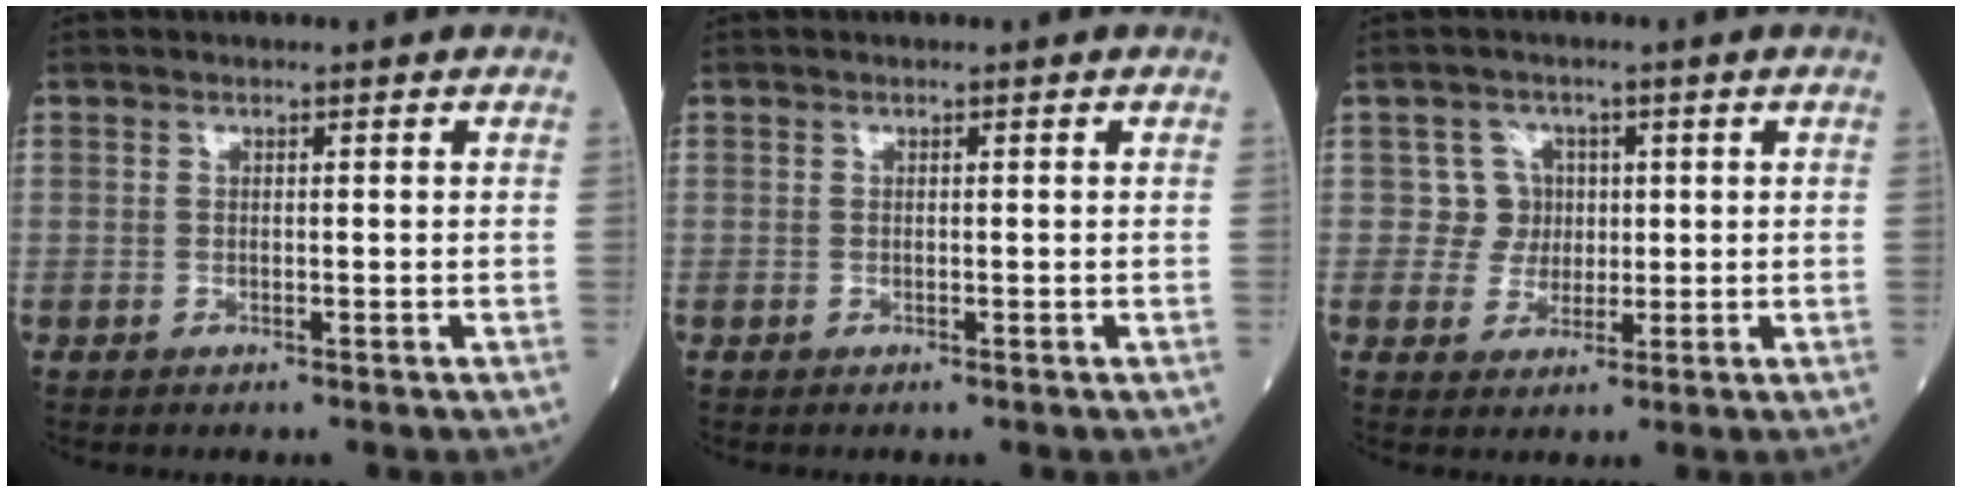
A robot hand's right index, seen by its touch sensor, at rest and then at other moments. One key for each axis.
{"total": 0.0}
{"total": 4.0, "fx": 0.7, "fy": 3.9, "fz": 0.0, "tx": 0.013, "ty": 0.010, "tz": 0.008}